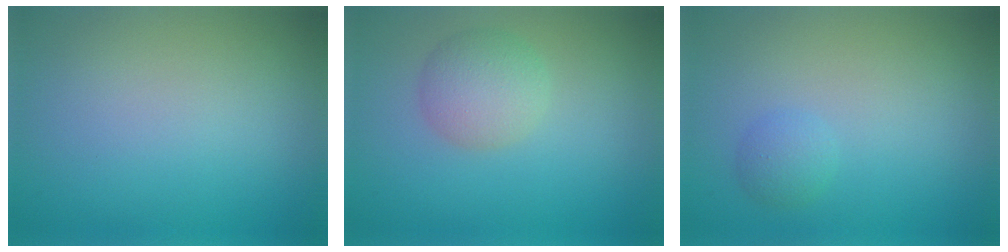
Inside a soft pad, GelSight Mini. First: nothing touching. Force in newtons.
{"total": 3.5, "press": 3.5, "slide": 0.3}
{"total": 1.3, "press": 1.3, "slide": 0.1}